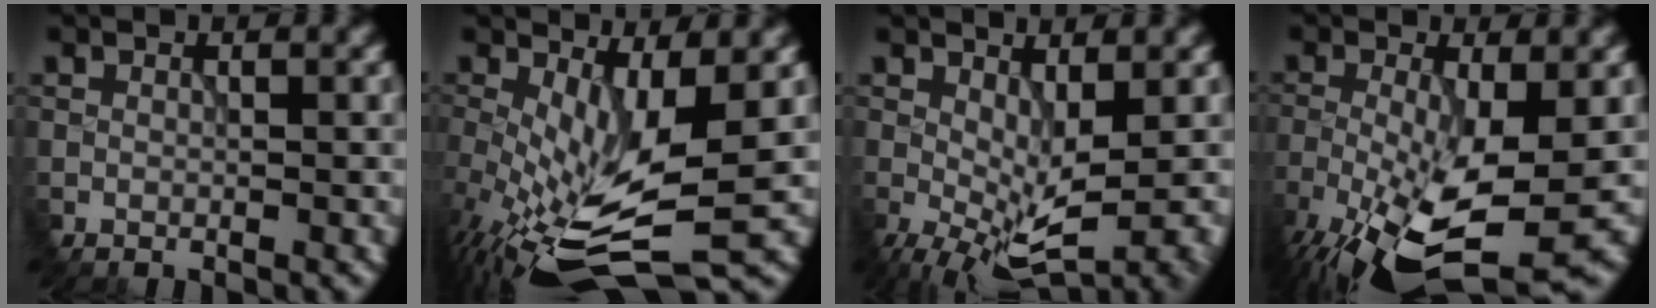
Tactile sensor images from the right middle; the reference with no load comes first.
{"total": 7.9, "force": [-0.8, 2.6, 7.4], "torque": [-0.167, -0.025, -0.008]}
{"total": 5.8, "force": [-1.1, 1.7, 5.4], "torque": [-0.108, -0.003, -0.013]}
{"total": 10.8, "force": [-5.3, 3.3, 8.8], "torque": [-0.196, -0.034, -0.086]}